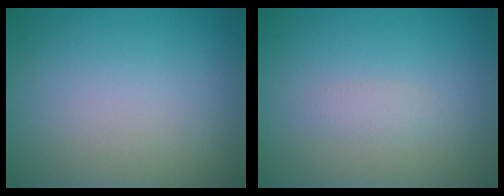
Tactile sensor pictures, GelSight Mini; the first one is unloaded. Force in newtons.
{"total": 0.9, "press": 0.9, "slide": 0.0}